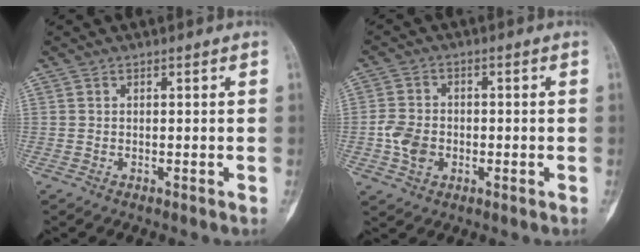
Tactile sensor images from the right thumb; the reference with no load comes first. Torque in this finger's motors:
{"motor_torque": [0.69, 0.58, 0.59, -0.02, 0.18]}